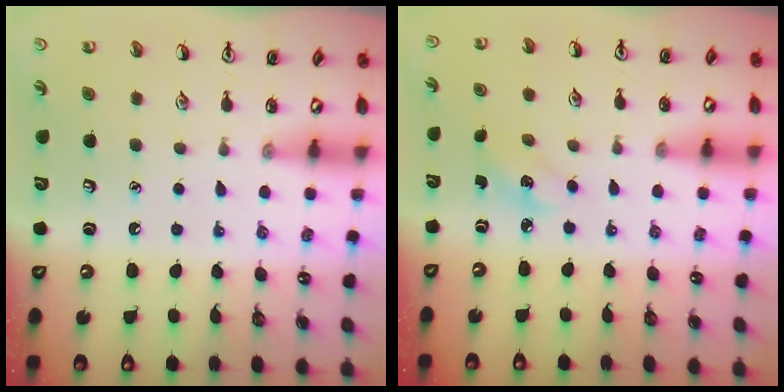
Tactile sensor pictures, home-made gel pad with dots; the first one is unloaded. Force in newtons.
{"total": 2.6, "press": 2.5, "slide": 0.8}